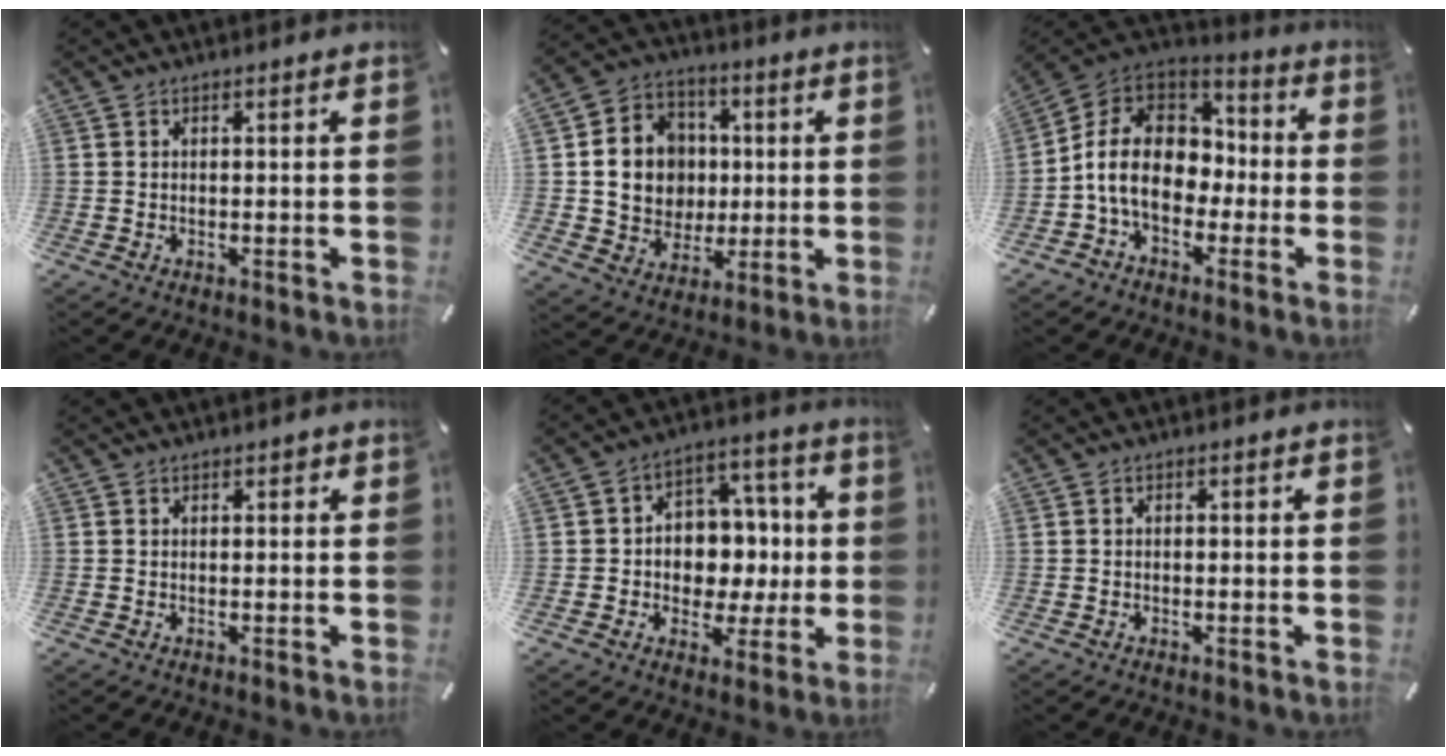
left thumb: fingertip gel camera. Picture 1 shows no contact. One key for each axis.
{"total": 13.8, "fx": 0.8, "fy": 12.5, "fz": 5.7, "tx": -0.108, "ty": 0.014, "tz": 0.026}
{"total": 13.0, "fx": -3.1, "fy": 10.1, "fz": 7.6, "tx": -0.164, "ty": 0.024, "tz": -0.057}
{"total": 0.8, "fx": 0.1, "fy": 0.6, "fz": 0.4, "tx": -0.009, "ty": 0.006, "tz": 0.001}
{"total": 10.1, "fx": -1.1, "fy": 9.4, "fz": 3.5, "tx": -0.040, "ty": 0.008, "tz": -0.013}
{"total": 0.9, "fx": -0.6, "fy": 0.4, "fz": 0.5, "tx": -0.009, "ty": 0.001, "tz": -0.012}